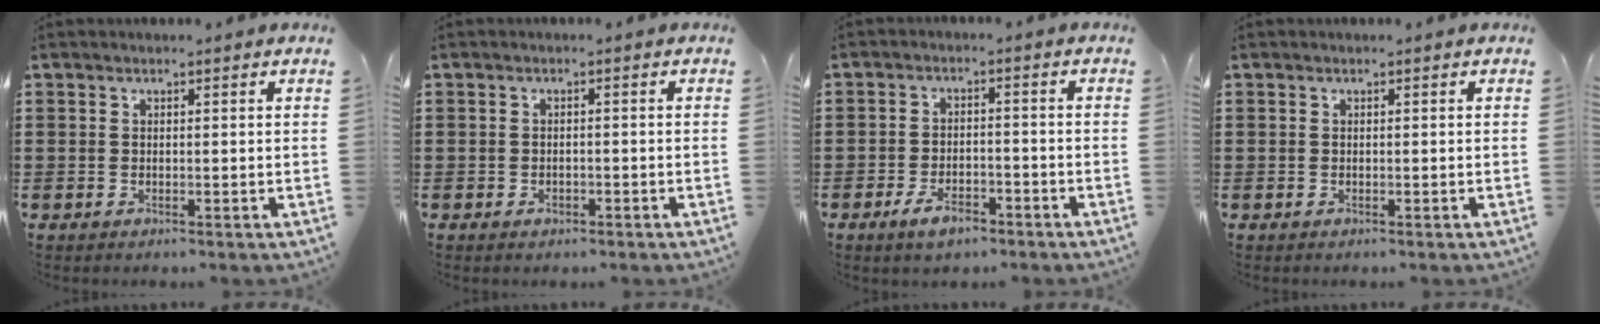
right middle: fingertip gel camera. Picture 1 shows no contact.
{"total": 1.0, "force": [-0.6, 0.6, 0.4], "torque": [-0.011, -0.004, -0.012]}
{"total": 4.5, "force": [-3.0, 1.8, 2.8], "torque": [-0.052, 0.006, -0.057]}
{"total": 0.0}